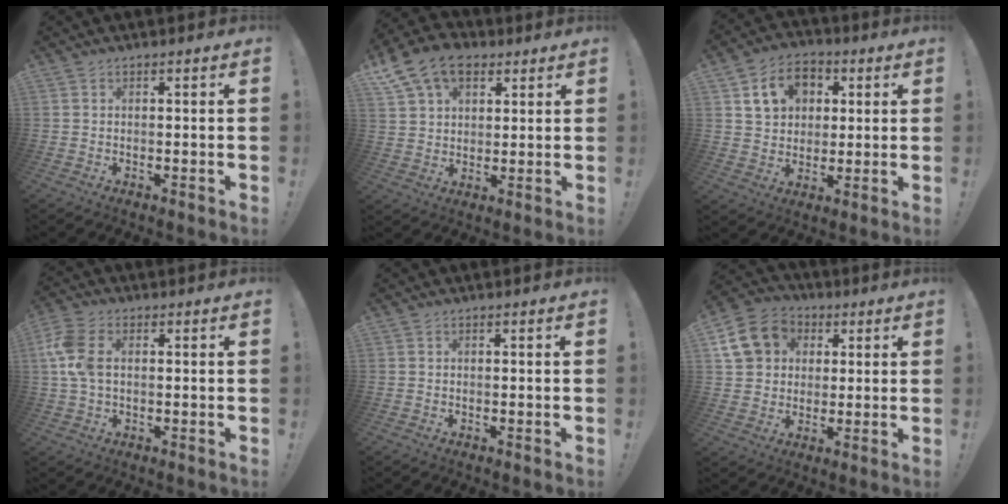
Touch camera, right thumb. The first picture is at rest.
{"total": 13.1, "force": [7.0, 8.9, 6.5], "torque": [-0.108, -0.028, 0.137]}
{"total": 11.7, "force": [4.5, 9.4, 5.4], "torque": [-0.086, -0.006, 0.091]}
{"total": 8.0, "force": [1.0, 5.1, 6.1], "torque": [-0.142, 0.010, 0.021]}
{"total": 0.0}
{"total": 13.9, "force": [3.9, 12.0, 5.8], "torque": [-0.086, -0.006, 0.083]}